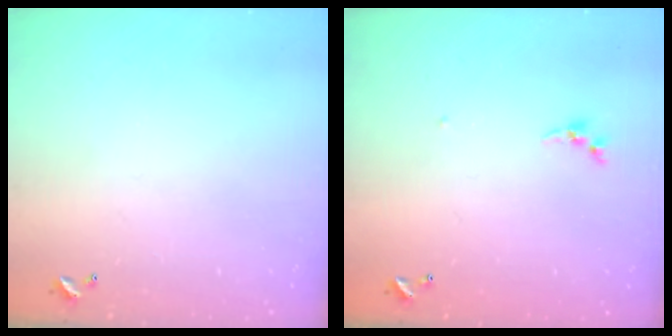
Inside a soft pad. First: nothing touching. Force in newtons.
{"total": 3.8, "press": 3.8, "slide": 0.3}